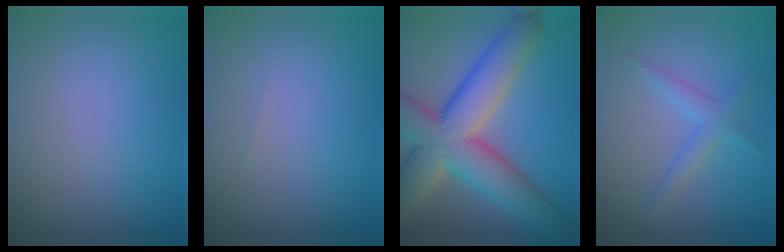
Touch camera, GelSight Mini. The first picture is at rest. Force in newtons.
{"total": 0.0}
{"total": 11.5, "press": 11.4, "slide": 1.0}
{"total": 2.0, "press": 2.0, "slide": 0.2}